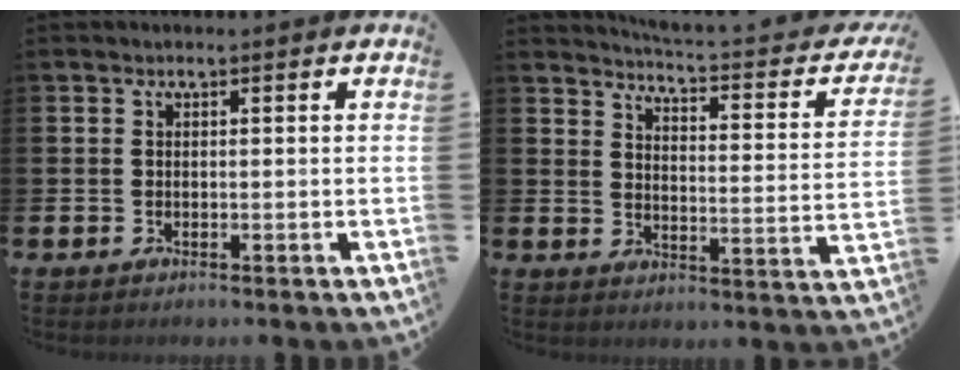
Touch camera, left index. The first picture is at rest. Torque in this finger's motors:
{"motor_torque": [-0.14, -1.80, 0.01, 0.05]}